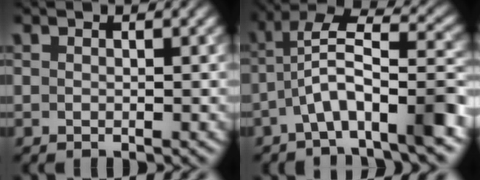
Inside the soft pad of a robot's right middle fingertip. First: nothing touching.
{"total": 8.1, "force": [-3.3, 2.6, 7.0], "torque": [-0.120, 0.025, -0.061]}